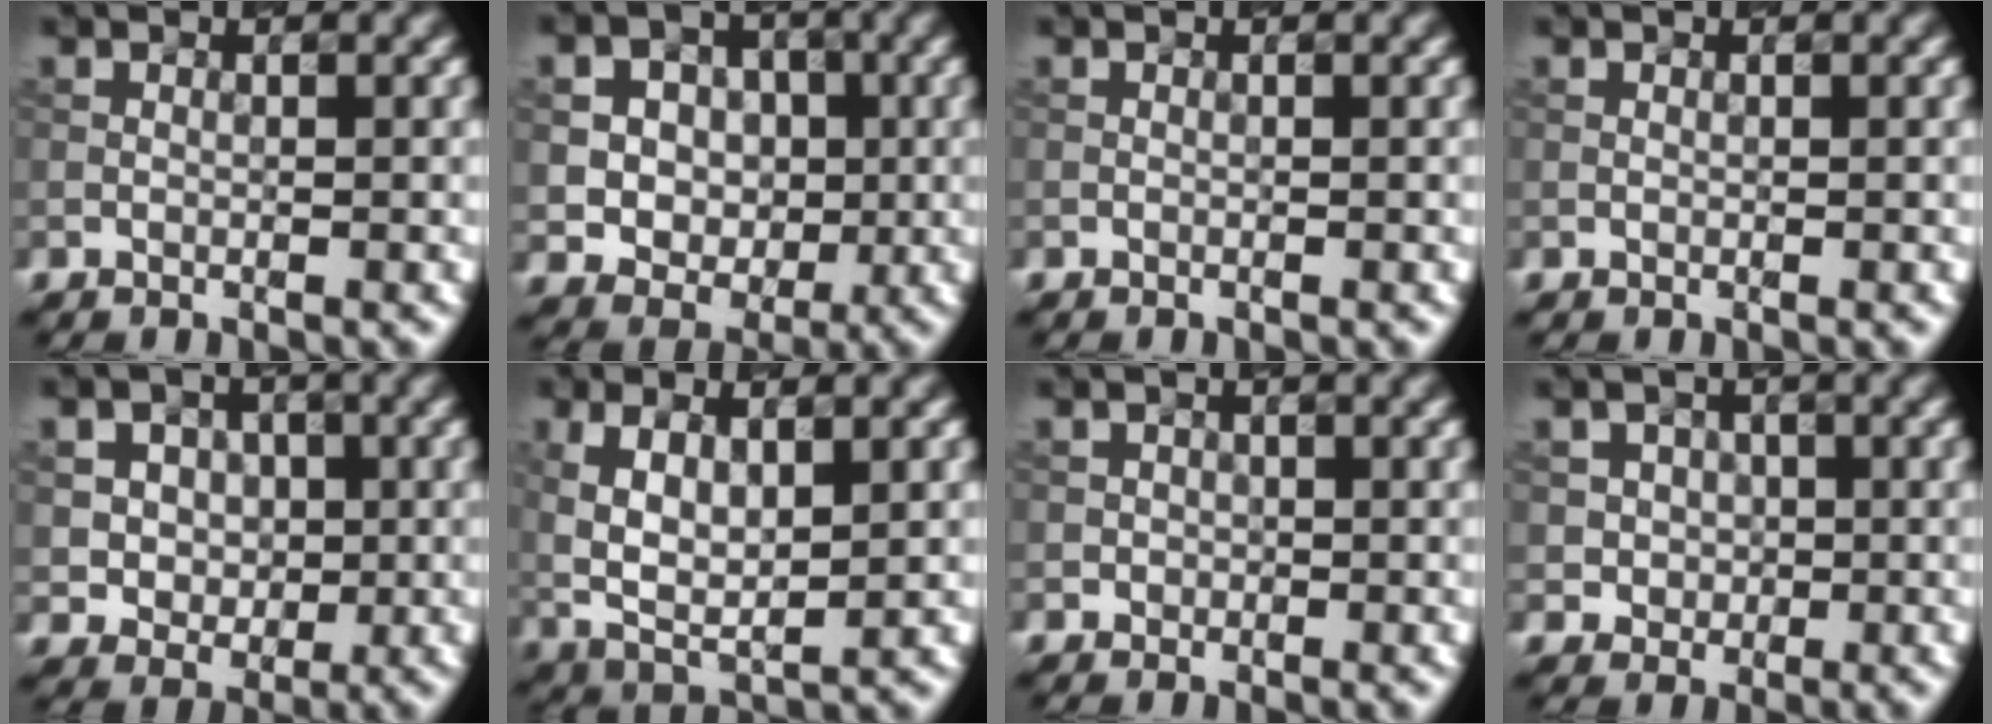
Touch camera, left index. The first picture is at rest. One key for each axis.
{"total": 6.6, "fx": 1.1, "fy": 5.8, "fz": 3.0, "tx": -0.047, "ty": 0.020, "tz": 0.012}
{"total": 0.0}
{"total": 0.0}
{"total": 5.0, "fx": 1.1, "fy": 4.4, "fz": 2.1, "tx": -0.031, "ty": 0.011, "tz": 0.015}
{"total": 5.9, "fx": 1.1, "fy": 2.7, "fz": 5.1, "tx": -0.107, "ty": -0.001, "tz": 0.023}
{"total": 1.0, "fx": 0.1, "fy": 1.0, "fz": 0.0, "tx": 0.013, "ty": -0.003, "tz": -0.003}
{"total": 3.0, "fx": 0.7, "fy": 2.8, "fz": 0.8, "tx": 0.000, "ty": 0.004, "tz": 0.011}